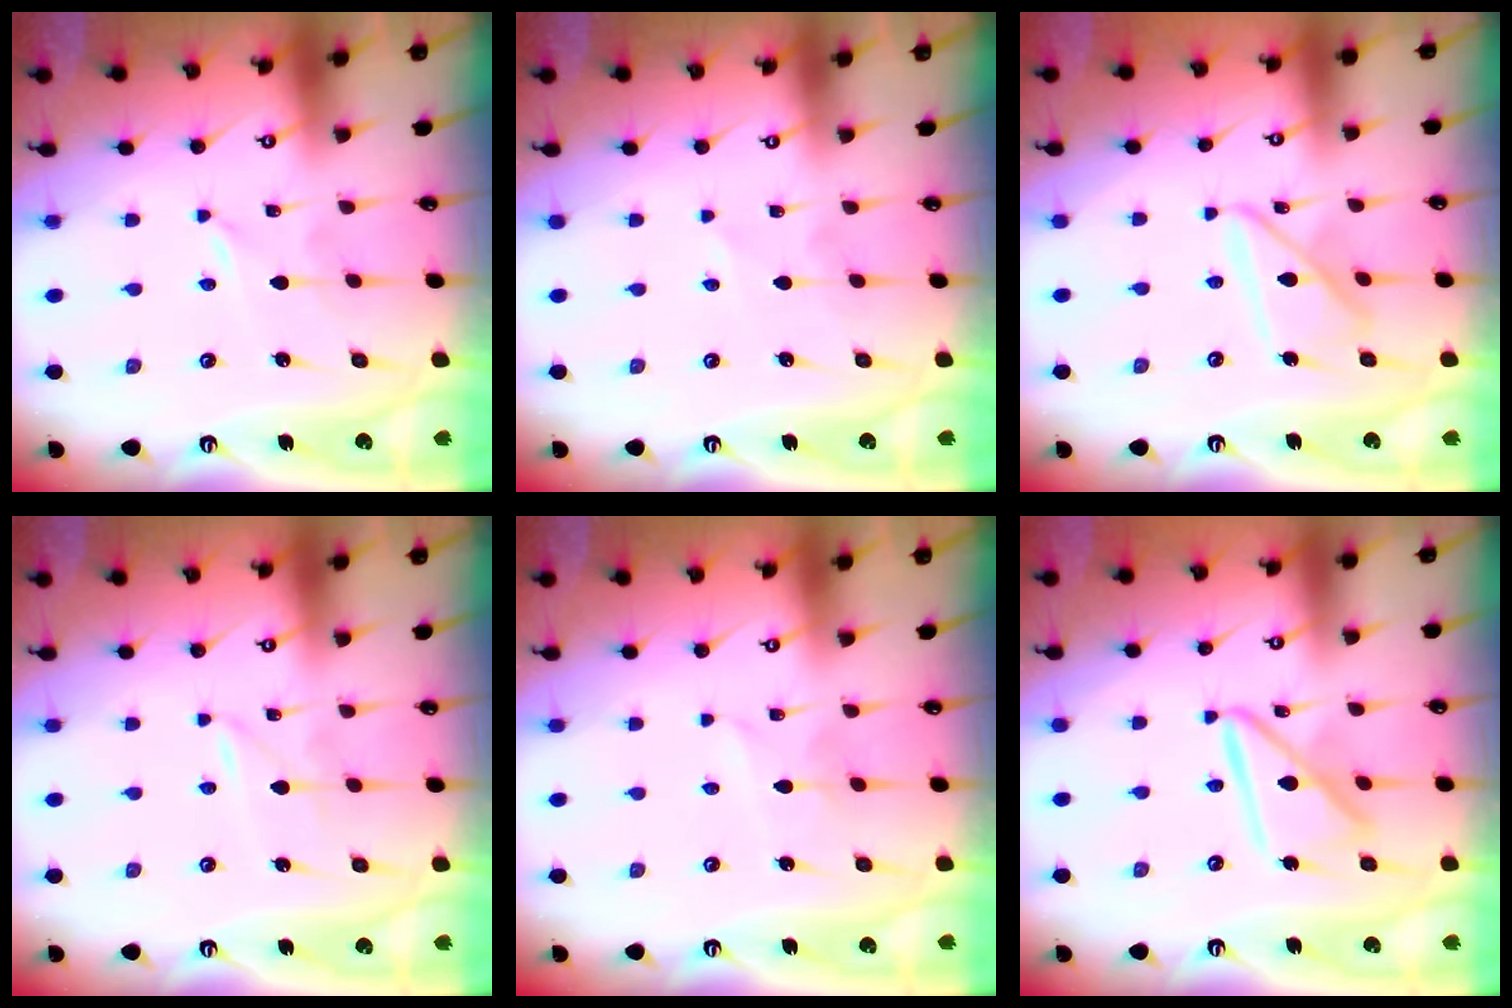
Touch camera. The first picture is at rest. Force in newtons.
{"total": 0.9, "press": 0.9, "slide": 0.2}
{"total": 12.4, "press": 12.4, "slide": 1.3}
{"total": 1.1, "press": 1.1, "slide": 0.1}
{"total": 4.5, "press": 4.5, "slide": 0.4}
{"total": 14.0, "press": 13.9, "slide": 1.5}